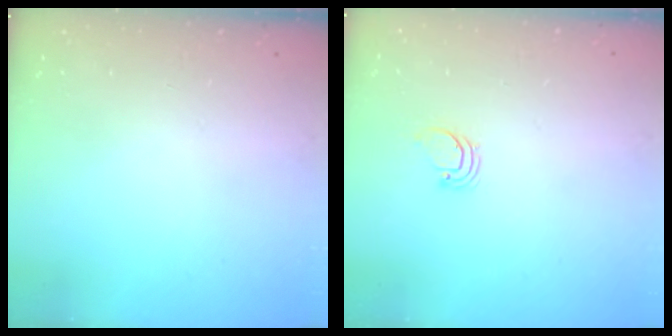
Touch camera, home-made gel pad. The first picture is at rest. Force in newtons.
{"total": 0.9, "press": 0.9, "slide": 0.1}